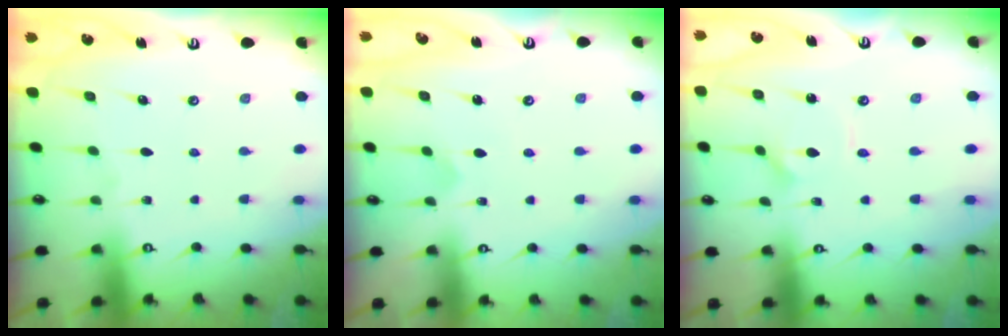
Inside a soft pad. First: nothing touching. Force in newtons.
{"total": 2.2, "press": 2.2, "slide": 0.2}
{"total": 2.1, "press": 2.1, "slide": 0.6}